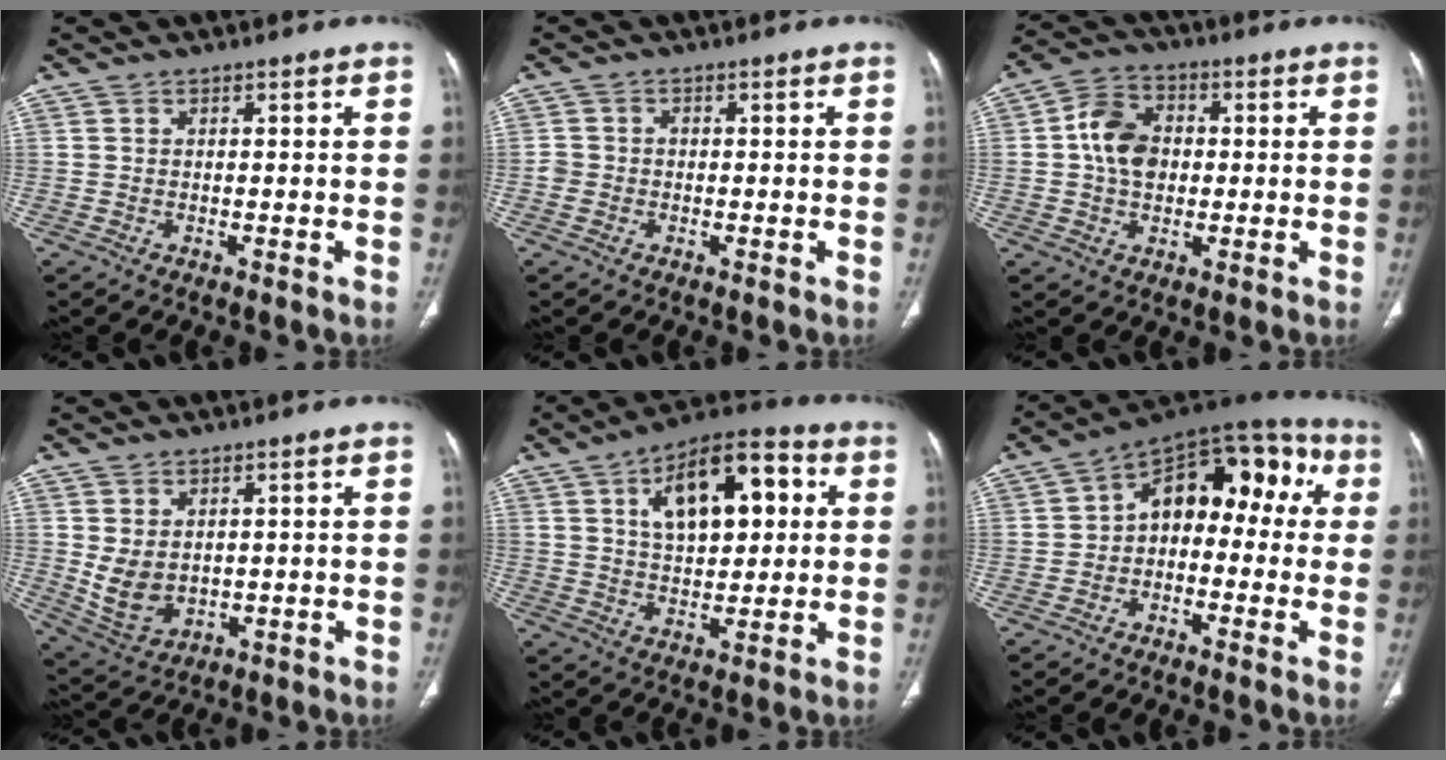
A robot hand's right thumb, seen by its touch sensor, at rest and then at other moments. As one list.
[{"total": 2.1, "force": [-0.6, 1.9, 0.7], "torque": [-0.003, 0.012, -0.015]}, {"total": 10.3, "force": [0.3, 8.0, 6.5], "torque": [-0.090, 0.024, -0.003]}, {"total": 7.3, "force": [0.7, 5.2, 5.0], "torque": [-0.086, -0.012, 0.038]}, {"total": 16.5, "force": [4.8, 8.5, 13.3], "torque": [-0.173, 0.012, 0.074]}, {"total": 15.1, "force": [0.8, 9.7, 11.6], "torque": [-0.108, 0.062, -0.008]}]